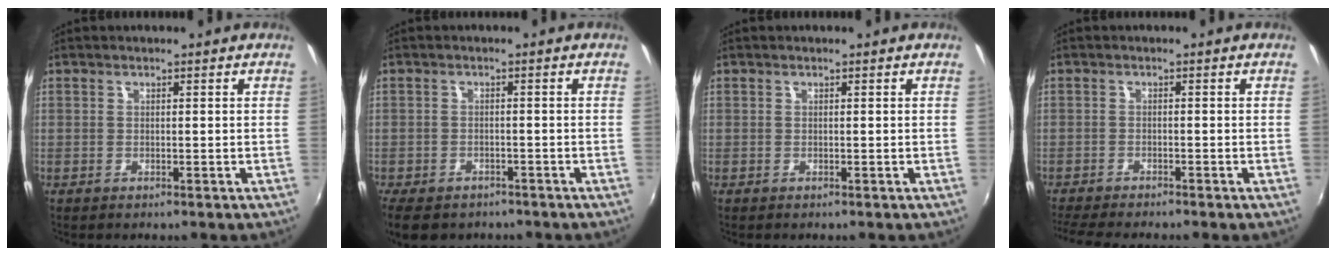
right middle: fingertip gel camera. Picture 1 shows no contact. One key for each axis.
{"total": 8.3, "fx": -6.1, "fy": 4.3, "fz": 3.7, "tx": -0.092, "ty": -0.027, "tz": -0.097}
{"total": 0.0}
{"total": 5.8, "fx": -5.4, "fy": 0.0, "fz": 2.3, "tx": -0.061, "ty": -0.022, "tz": -0.091}